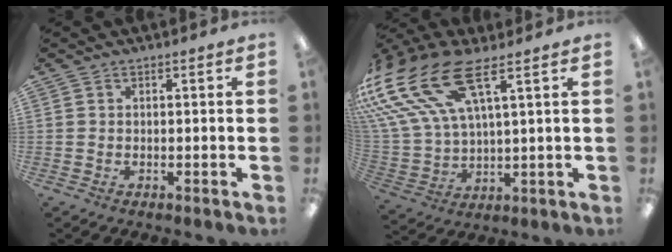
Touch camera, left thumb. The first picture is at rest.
{"total": 19.3, "force": [11.7, 7.5, 13.4], "torque": [-0.308, -0.063, 0.207]}